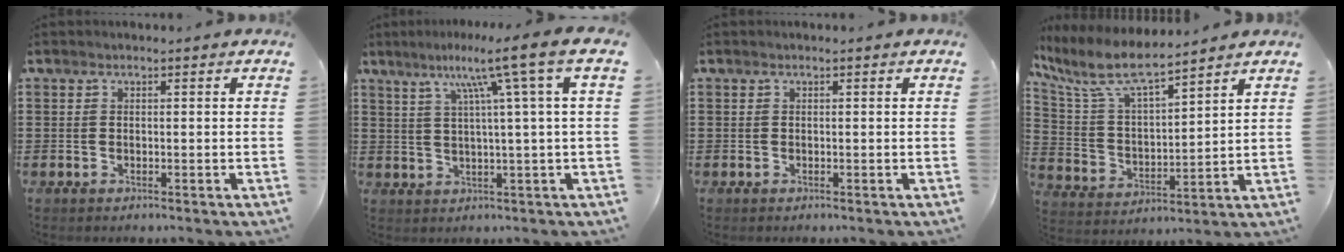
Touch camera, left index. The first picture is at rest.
{"total": 9.0, "force": [4.1, -1.4, 7.9], "torque": [-0.147, -0.011, 0.053]}
{"total": 0.0}
{"total": 8.6, "force": [7.1, 1.6, 4.7], "torque": [-0.122, -0.032, 0.120]}